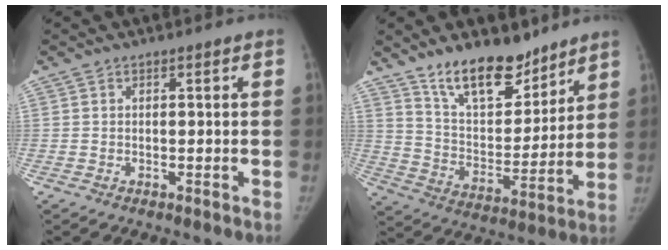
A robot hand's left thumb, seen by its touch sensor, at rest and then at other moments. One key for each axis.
{"total": 15.9, "fx": 12.1, "fy": 6.9, "fz": 7.7, "tx": -0.079, "ty": -0.084, "tz": 0.213}